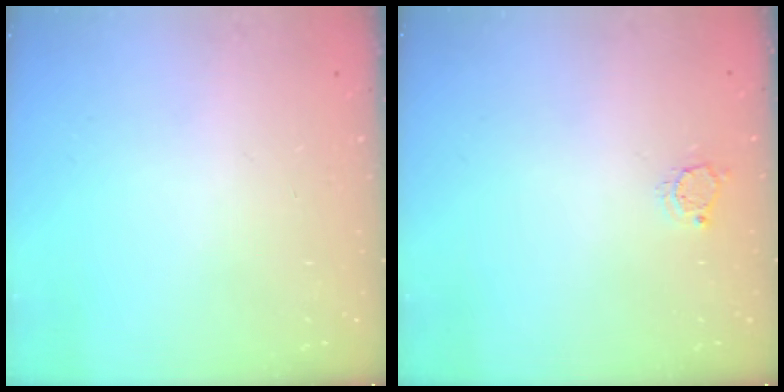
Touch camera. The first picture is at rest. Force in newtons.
{"total": 4.2, "press": 4.2, "slide": 0.0}